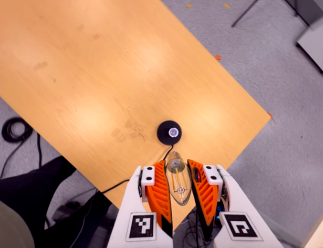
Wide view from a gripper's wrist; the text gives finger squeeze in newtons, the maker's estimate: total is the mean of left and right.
{"total": 19.5, "left": 20.7, "right": 18.3}